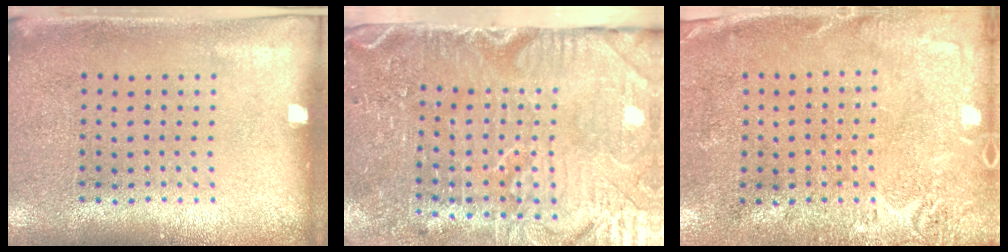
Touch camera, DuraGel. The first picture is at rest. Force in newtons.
{"total": 5.3, "press": 4.4, "slide": 2.9}
{"total": 2.7, "press": 2.3, "slide": 1.5}